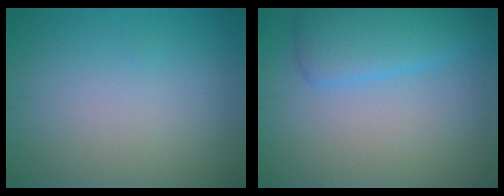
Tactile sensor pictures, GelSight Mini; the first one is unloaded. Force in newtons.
{"total": 4.0, "press": 4.0, "slide": 0.3}